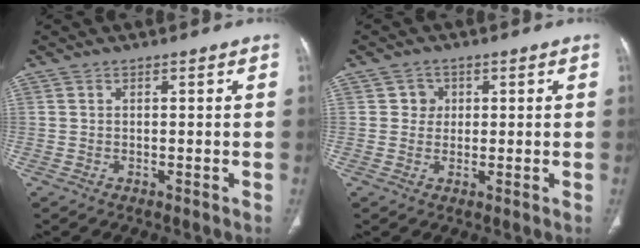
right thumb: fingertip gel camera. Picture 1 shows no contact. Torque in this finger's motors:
{"motor_torque": [-0.29, 0.23, 0.28, -0.08, -0.03]}